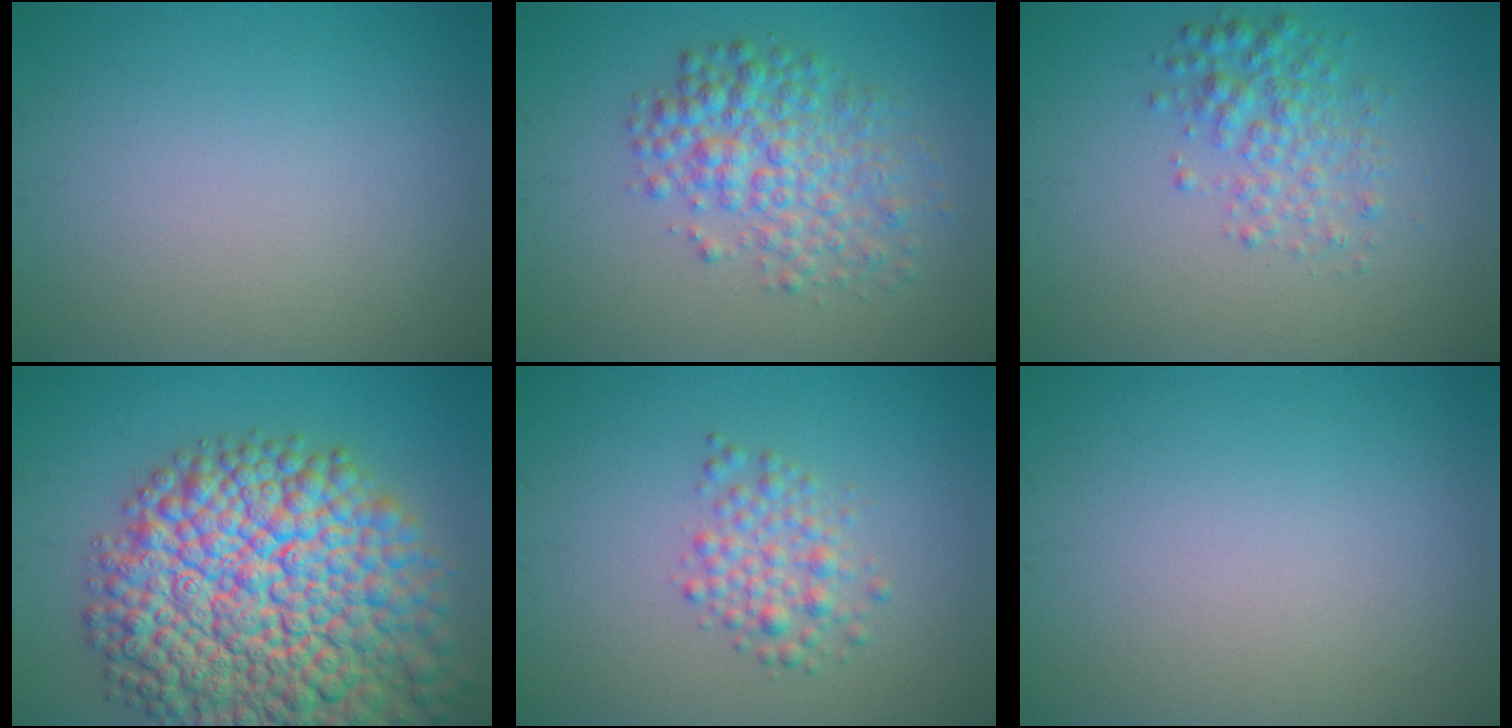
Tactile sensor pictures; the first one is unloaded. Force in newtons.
{"total": 5.0, "press": 5.0, "slide": 0.1}
{"total": 3.0, "press": 3.0, "slide": 0.1}
{"total": 17.1, "press": 17.1, "slide": 0.8}
{"total": 2.6, "press": 2.5, "slide": 0.0}
{"total": 0.0}